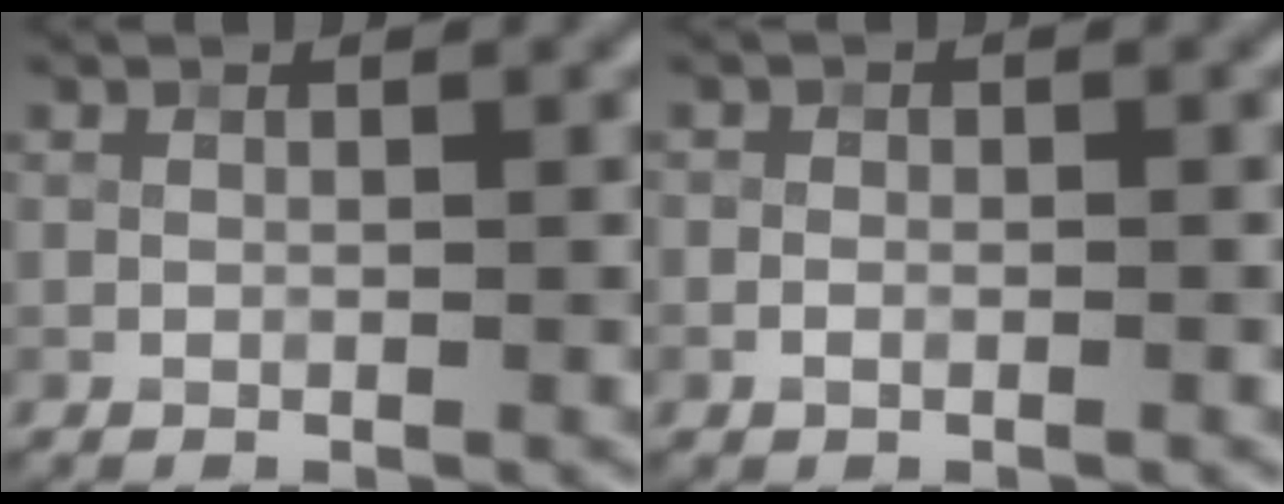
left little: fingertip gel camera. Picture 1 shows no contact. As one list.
[{"total": 0.7, "force": [-0.5, 0.5, 0.0], "torque": [0.001, -0.002, -0.010]}]